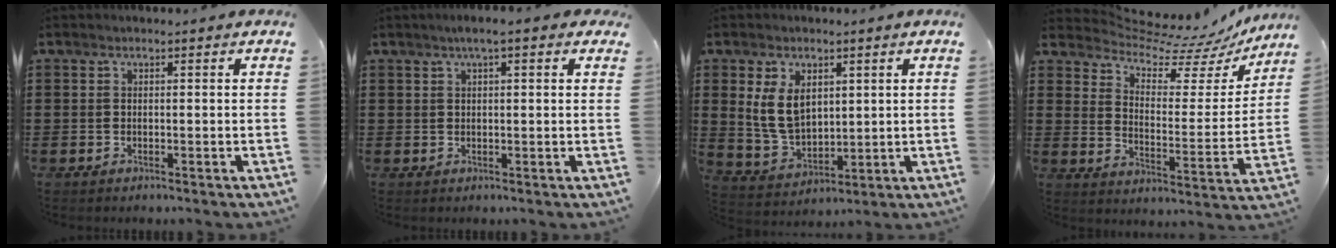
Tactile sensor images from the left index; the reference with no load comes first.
{"total": 2.8, "force": [1.6, 0.3, 2.3], "torque": [-0.048, 0.005, 0.026]}
{"total": 7.1, "force": [2.5, 4.6, 4.8], "torque": [-0.120, 0.008, 0.044]}
{"total": 7.2, "force": [6.7, 1.7, 1.7], "torque": [-0.061, -0.051, 0.116]}